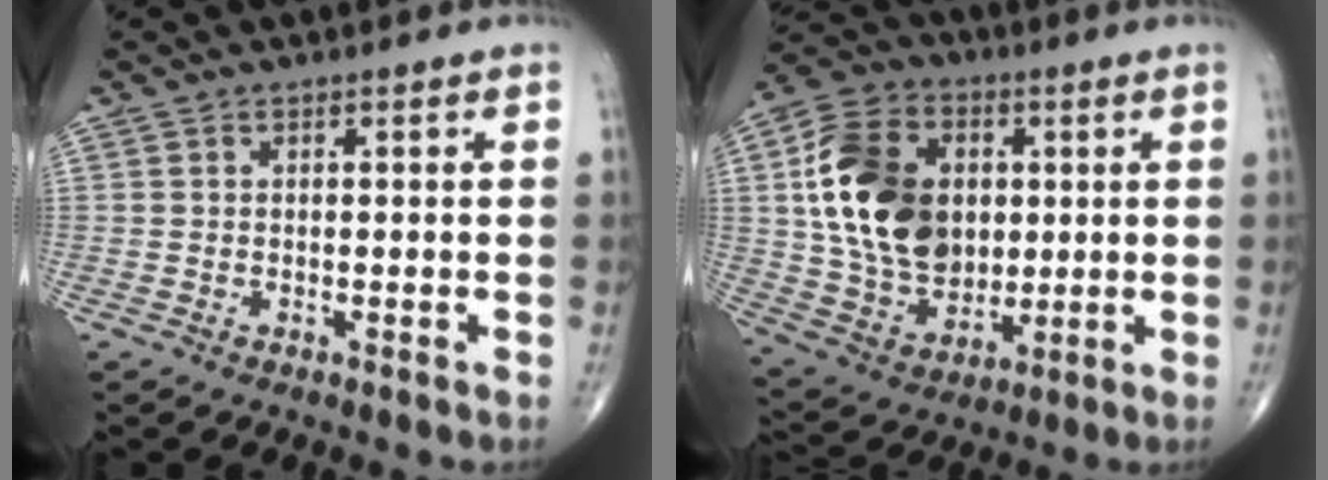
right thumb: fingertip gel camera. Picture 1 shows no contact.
{"total": 20.0, "force": [2.9, 14.5, 13.6], "torque": [-0.223, -0.001, 0.059]}